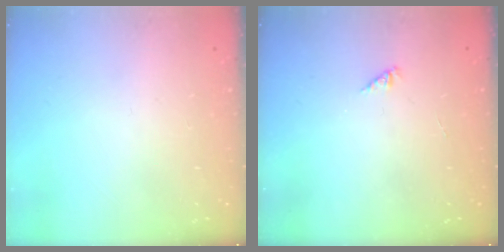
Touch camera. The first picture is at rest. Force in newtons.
{"total": 0.0}